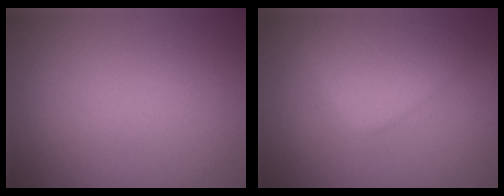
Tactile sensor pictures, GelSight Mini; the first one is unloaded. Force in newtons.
{"total": 4.5, "press": 4.5, "slide": 0.2}